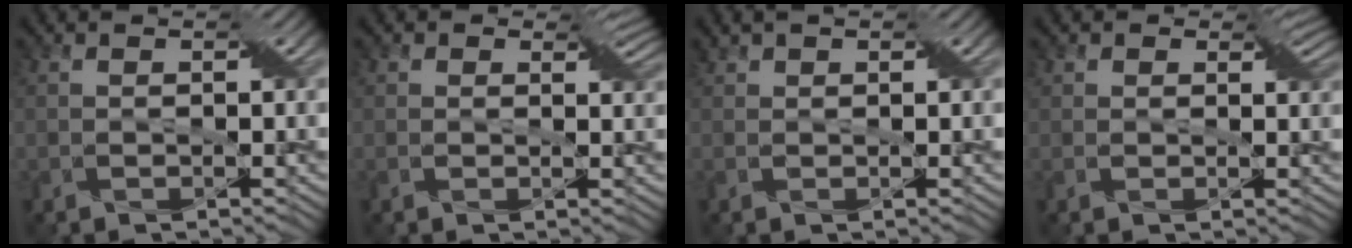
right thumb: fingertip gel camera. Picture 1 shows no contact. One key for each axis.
{"total": 3.3, "fx": 1.5, "fy": 2.2, "fz": 1.9, "tx": -0.028, "ty": -0.003, "tz": 0.021}
{"total": 1.5, "fx": 1.2, "fy": 0.7, "fz": 0.6, "tx": -0.016, "ty": 0.006, "tz": 0.023}
{"total": 3.4, "fx": 1.9, "fy": 2.3, "fz": 1.6, "tx": -0.025, "ty": -0.001, "tz": 0.027}